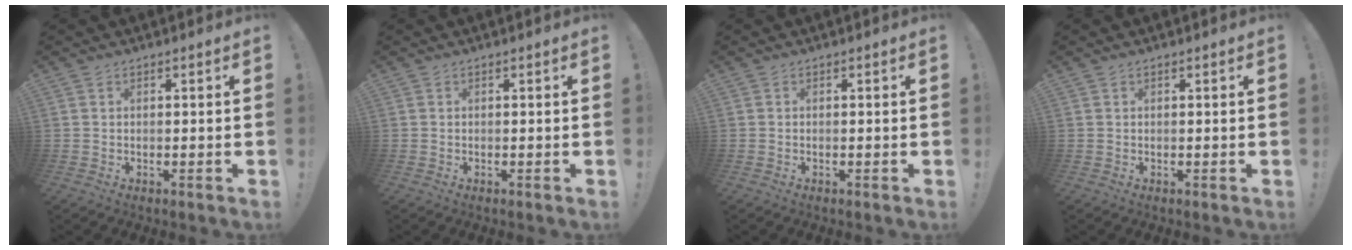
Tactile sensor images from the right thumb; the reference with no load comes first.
{"total": 0.0}
{"total": 0.0}
{"total": 0.0}